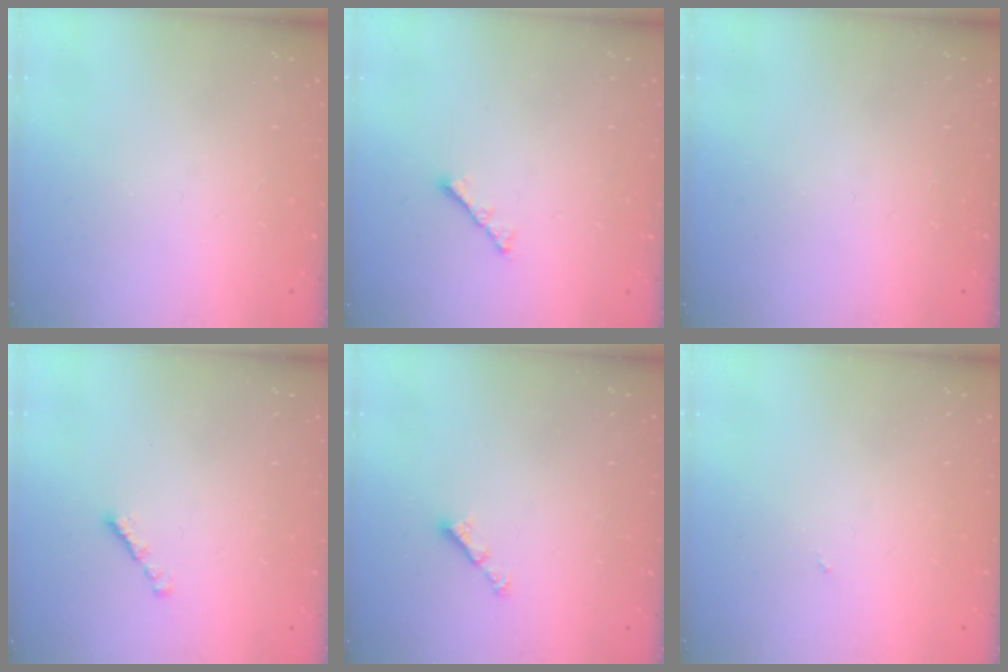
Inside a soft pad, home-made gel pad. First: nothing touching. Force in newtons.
{"total": 2.4, "press": 2.3, "slide": 0.6}
{"total": 0.0}
{"total": 1.0, "press": 0.8, "slide": 0.5}
{"total": 3.0, "press": 2.9, "slide": 0.5}
{"total": 0.0}